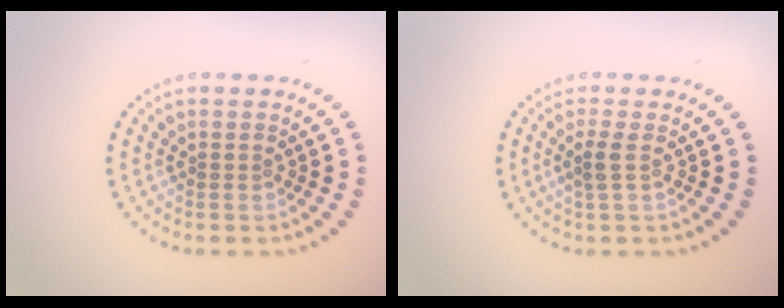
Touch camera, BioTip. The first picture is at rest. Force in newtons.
{"total": 1.3, "press": 1.0, "slide": 0.8}